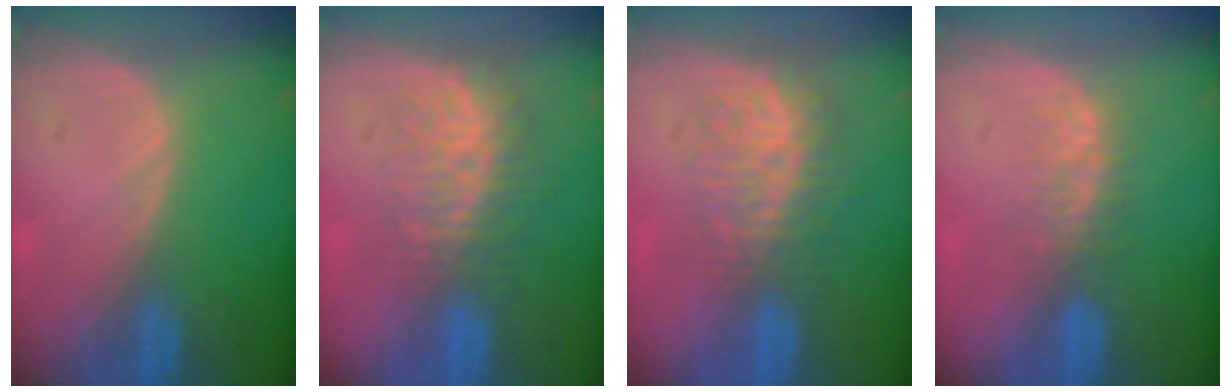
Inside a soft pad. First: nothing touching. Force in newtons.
{"total": 8.2, "press": 7.2, "slide": 3.9}
{"total": 8.5, "press": 7.4, "slide": 4.3}
{"total": 3.3, "press": 3.0, "slide": 1.4}